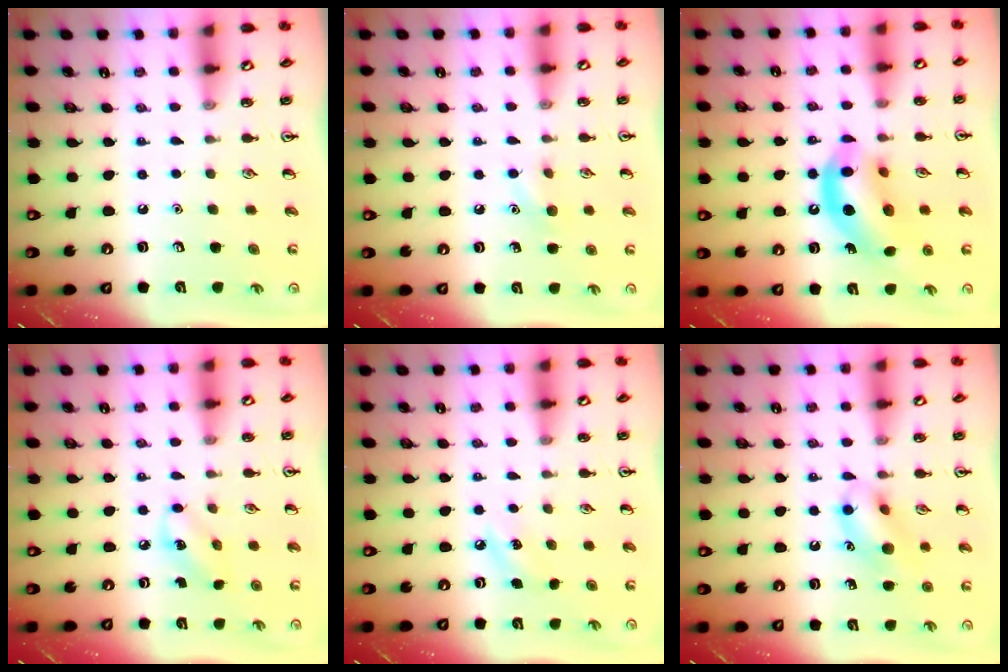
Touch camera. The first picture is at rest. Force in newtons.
{"total": 6.3, "press": 6.1, "slide": 1.6}
{"total": 14.1, "press": 13.4, "slide": 4.2}
{"total": 4.4, "press": 4.3, "slide": 0.9}
{"total": 5.4, "press": 5.1, "slide": 1.7}
{"total": 12.1, "press": 12.1, "slide": 1.4}